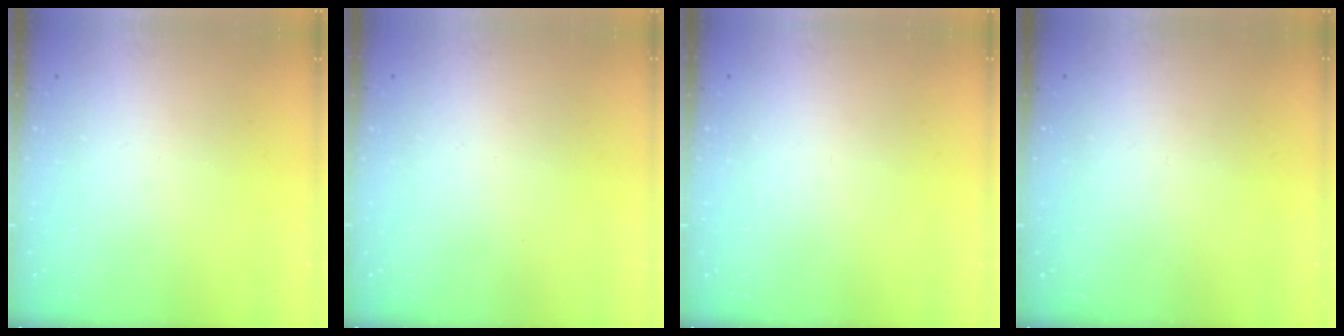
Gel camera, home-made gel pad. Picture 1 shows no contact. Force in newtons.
{"total": 1.6, "press": 1.6, "slide": 0.1}
{"total": 0.0}
{"total": 0.0}